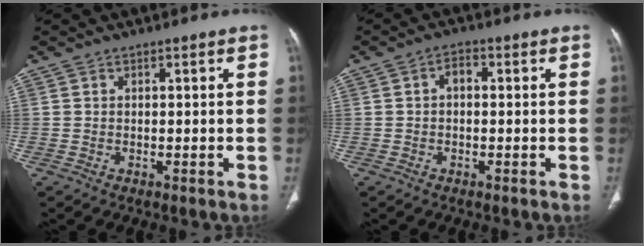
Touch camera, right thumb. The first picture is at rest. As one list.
[{"total": 2.6, "force": [0.1, 1.7, 2.0], "torque": [-0.027, 0.013, -0.004]}]